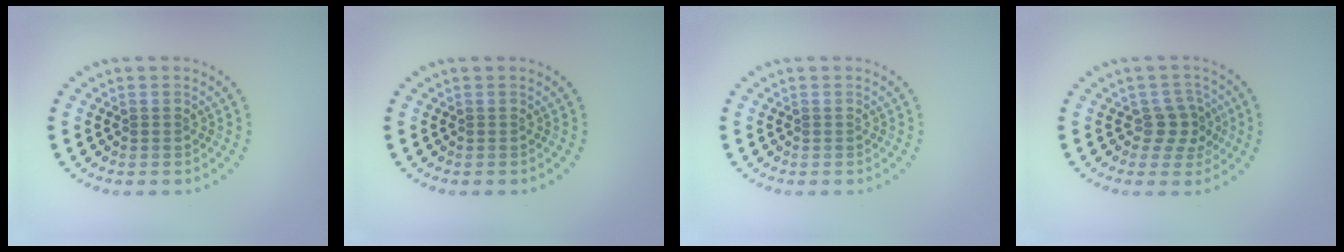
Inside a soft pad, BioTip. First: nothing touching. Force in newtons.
{"total": 0.0}
{"total": 0.0}
{"total": 2.7, "press": 2.4, "slide": 1.3}